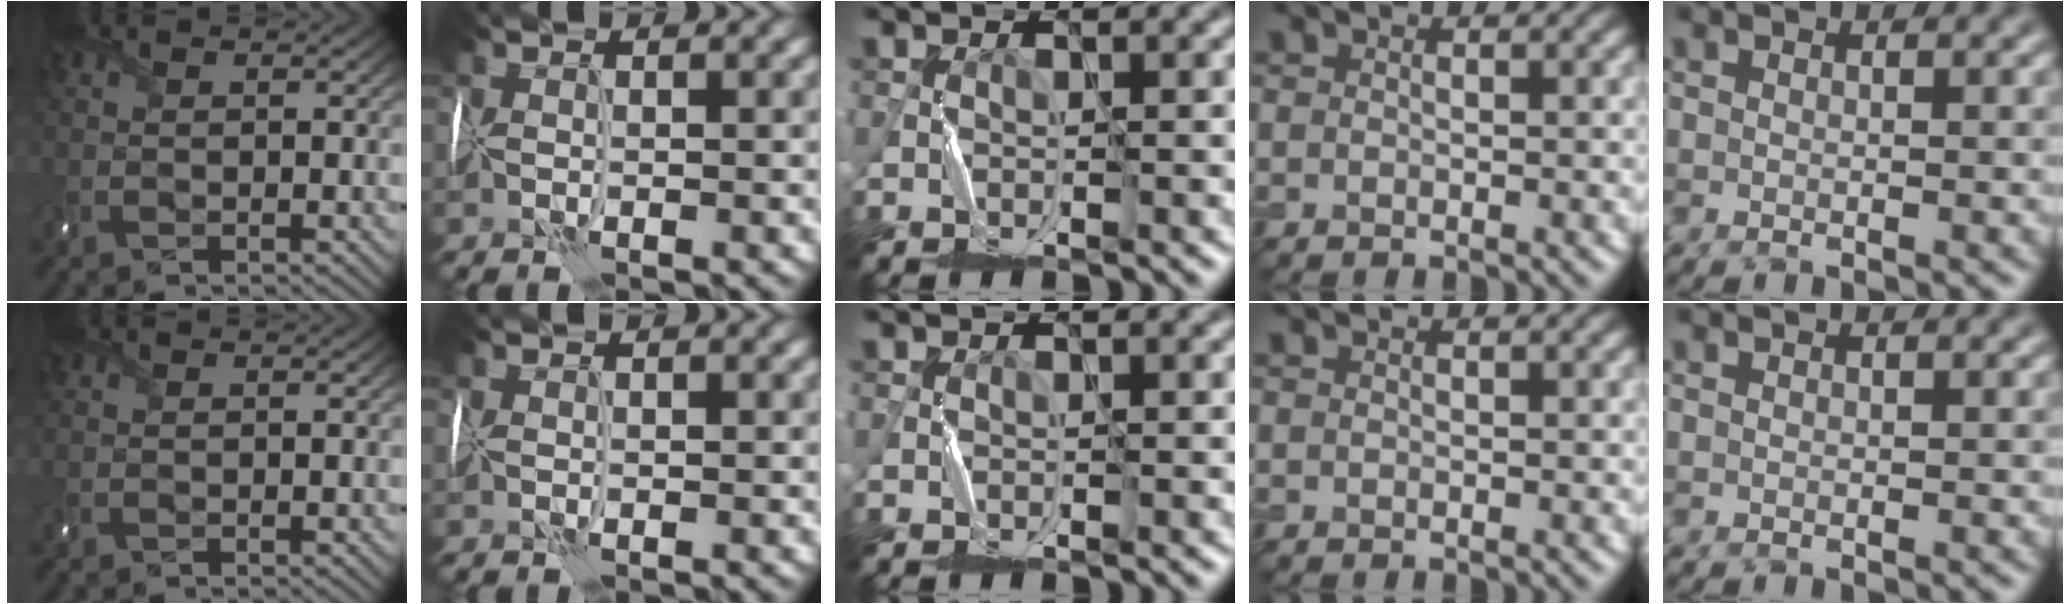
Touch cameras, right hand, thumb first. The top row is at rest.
{}